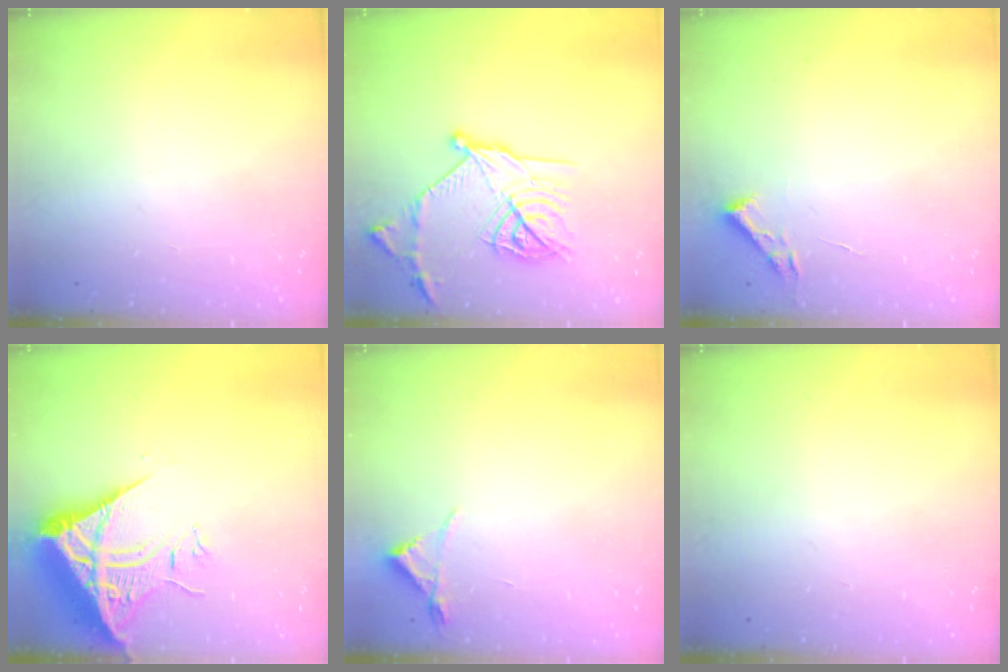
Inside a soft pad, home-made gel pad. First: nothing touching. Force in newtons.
{"total": 20.0, "press": 20.0, "slide": 1.2}
{"total": 2.7, "press": 2.7, "slide": 0.4}
{"total": 10.3, "press": 10.3, "slide": 1.2}
{"total": 4.2, "press": 4.1, "slide": 0.5}
{"total": 0.0}